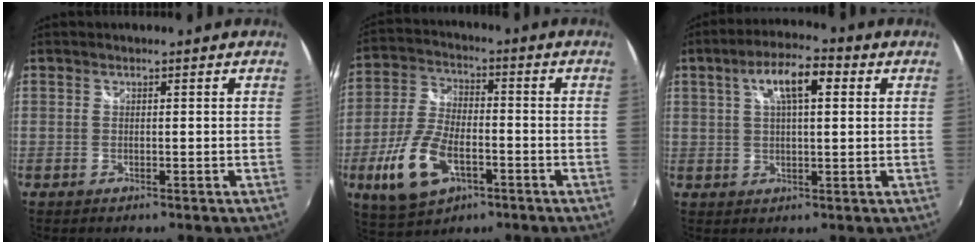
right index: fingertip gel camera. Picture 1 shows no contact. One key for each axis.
{"total": 13.5, "fx": -5.4, "fy": 7.1, "fz": 10.1, "tx": -0.228, "ty": -0.009, "tz": -0.096}
{"total": 8.9, "fx": 3.1, "fy": 3.1, "fz": 7.7, "tx": -0.135, "ty": 0.022, "tz": 0.050}